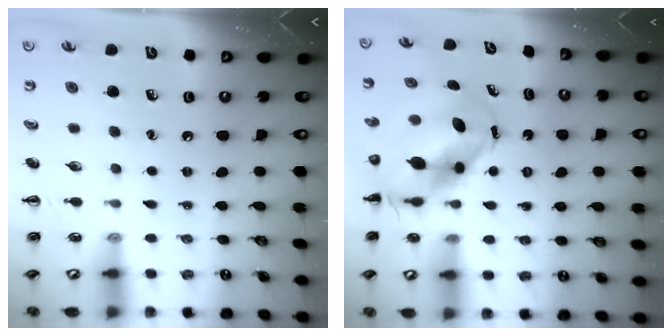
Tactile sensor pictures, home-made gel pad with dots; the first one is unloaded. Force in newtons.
{"total": 7.9, "press": 7.7, "slide": 1.9}